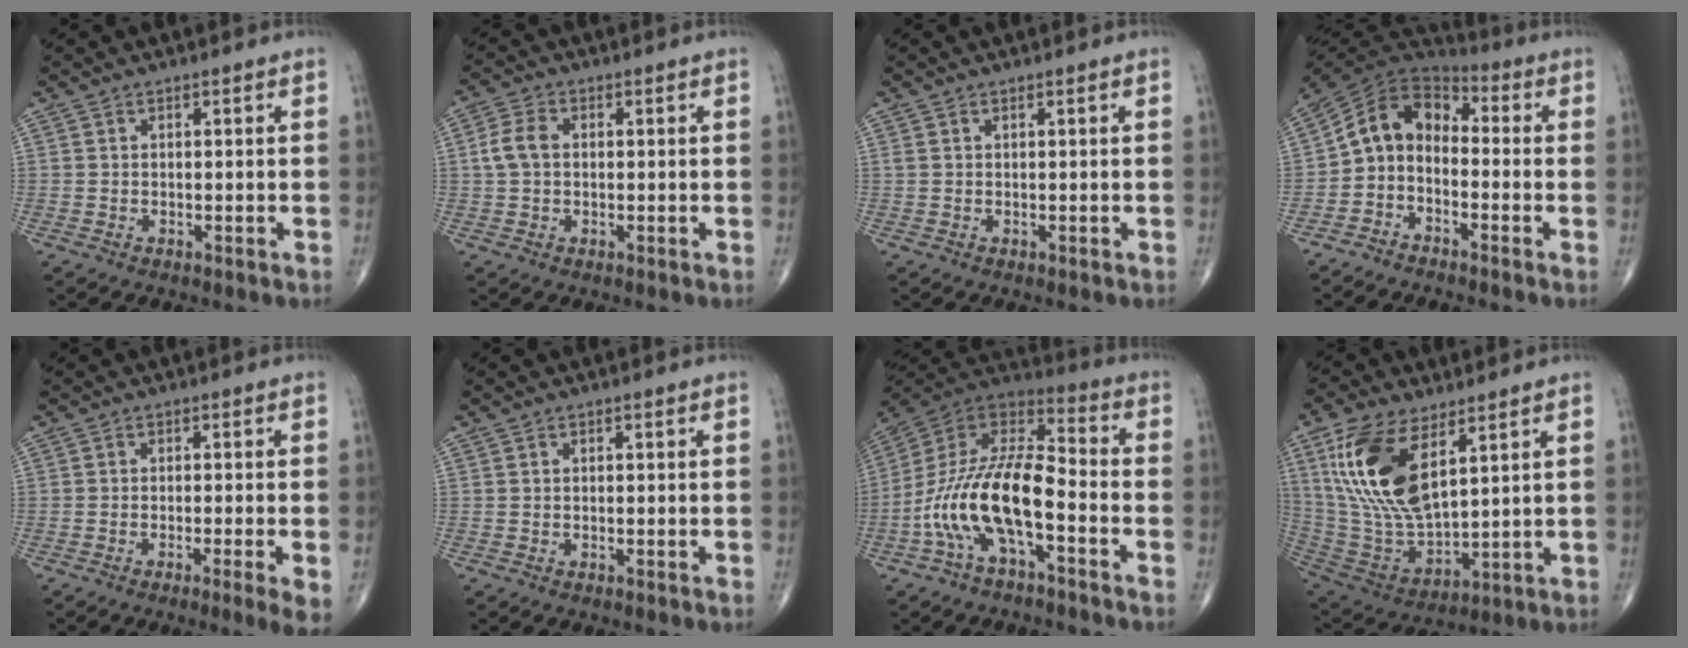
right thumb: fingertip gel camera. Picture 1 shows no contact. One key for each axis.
{"total": 4.7, "fx": 0.4, "fy": 3.2, "fz": 3.4, "tx": -0.075, "ty": 0.012, "tz": 0.003}
{"total": 0.6, "fx": 0.3, "fy": 0.2, "fz": 0.4, "tx": -0.010, "ty": 0.009, "tz": 0.009}
{"total": 10.1, "fx": -2.1, "fy": 7.4, "fz": 6.6, "tx": -0.099, "ty": 0.063, "tz": -0.055}
{"total": 4.8, "fx": -1.8, "fy": 0.1, "fz": 4.4, "tx": -0.075, "ty": -0.009, "tz": -0.032}
{"total": 0.0}
{"total": 17.6, "fx": -6.0, "fy": 7.1, "fz": 15.0, "tx": -0.290, "ty": 0.064, "tz": -0.115}
{"total": 19.2, "fx": 7.7, "fy": 9.0, "fz": 15.1, "tx": -0.296, "ty": -0.030, "tz": 0.159}